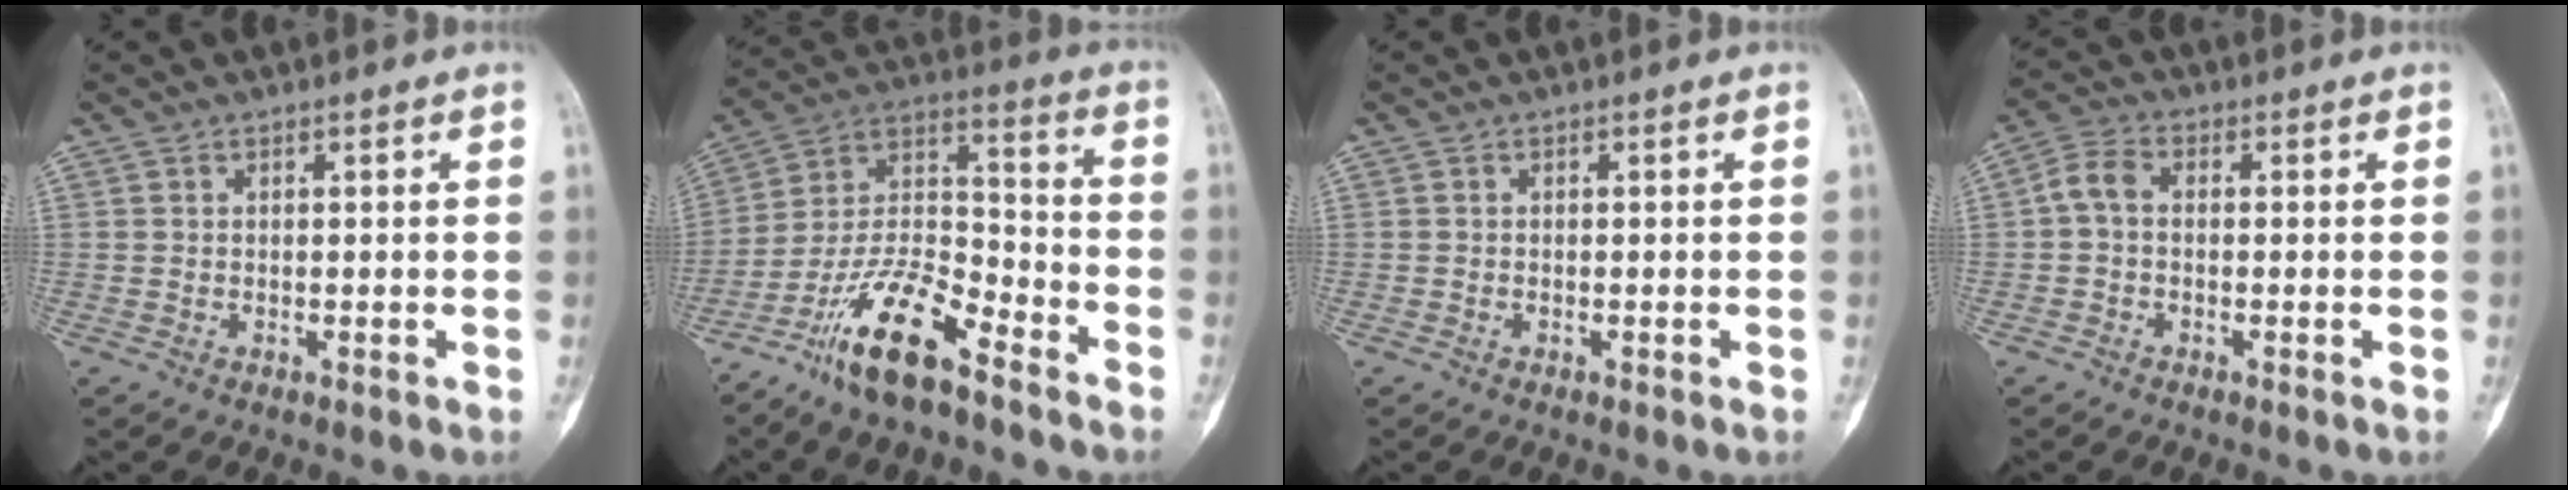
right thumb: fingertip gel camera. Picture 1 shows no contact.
{"total": 15.4, "force": [-10.6, 4.7, 10.1], "torque": [-0.188, 0.077, -0.202]}
{"total": 0.0}
{"total": 4.2, "force": [-0.2, 2.8, 3.2], "torque": [-0.061, 0.014, -0.015]}